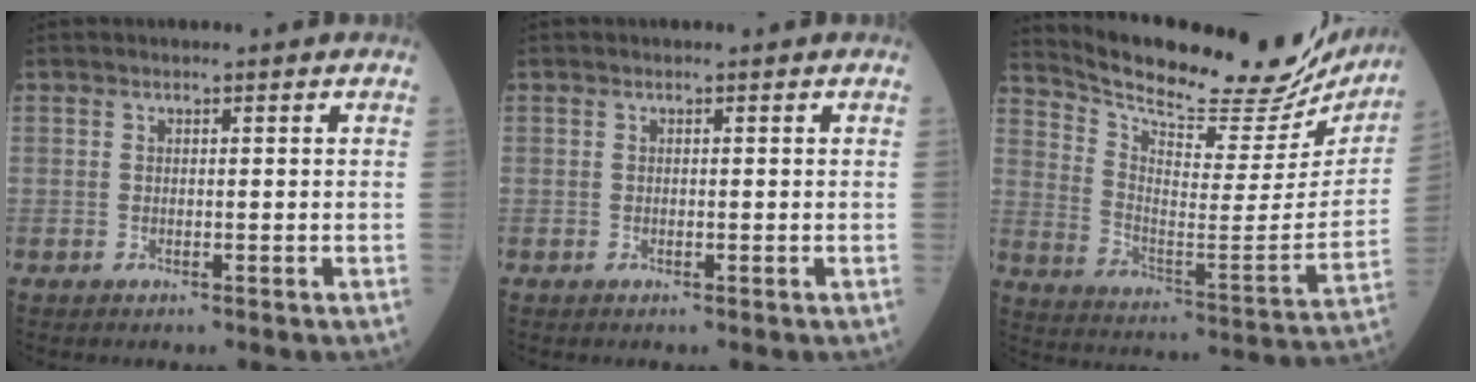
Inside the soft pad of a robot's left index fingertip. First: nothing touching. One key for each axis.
{"total": 0.0}
{"total": 26.2, "fx": 23.8, "fy": 5.1, "fz": 9.7, "tx": -0.164, "ty": -0.071, "tz": 0.323}